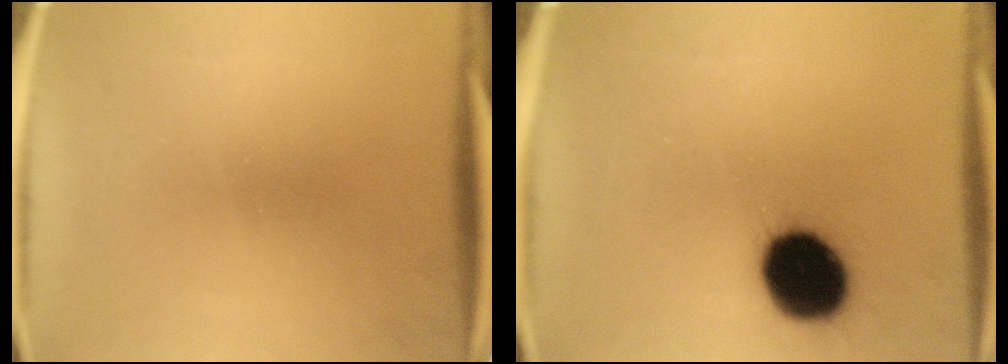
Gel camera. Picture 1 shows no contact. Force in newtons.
{"total": 18.6}